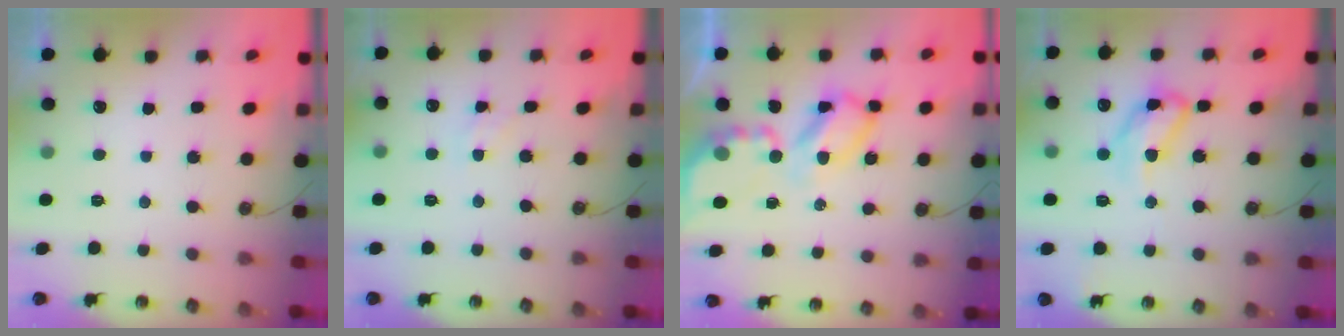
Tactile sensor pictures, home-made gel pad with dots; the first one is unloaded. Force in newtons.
{"total": 1.4, "press": 1.4, "slide": 0.2}
{"total": 10.4, "press": 10.4, "slide": 0.9}
{"total": 12.8, "press": 12.8, "slide": 0.9}